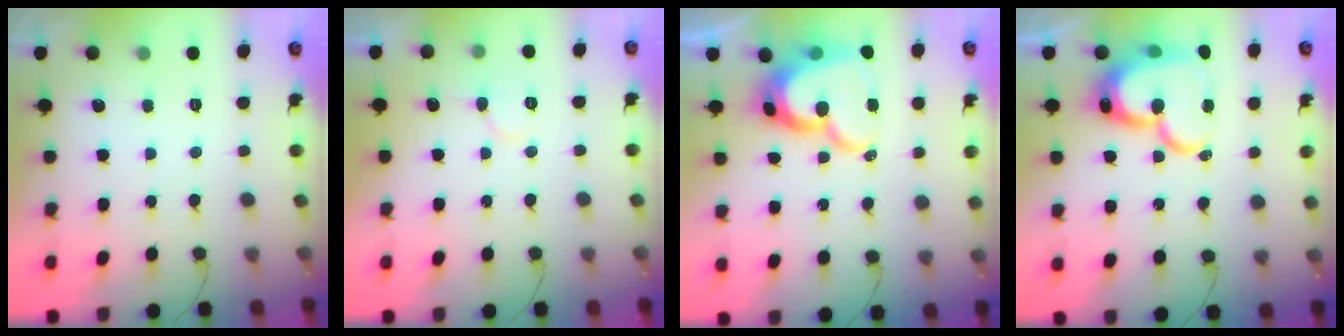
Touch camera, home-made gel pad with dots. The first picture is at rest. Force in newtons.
{"total": 6.0, "press": 6.0, "slide": 0.5}
{"total": 18.5, "press": 18.4, "slide": 1.6}
{"total": 21.8, "press": 21.7, "slide": 2.2}